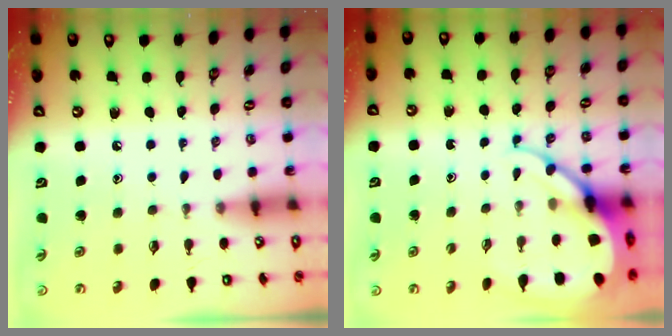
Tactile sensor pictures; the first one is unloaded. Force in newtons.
{"total": 8.9, "press": 8.9, "slide": 0.8}